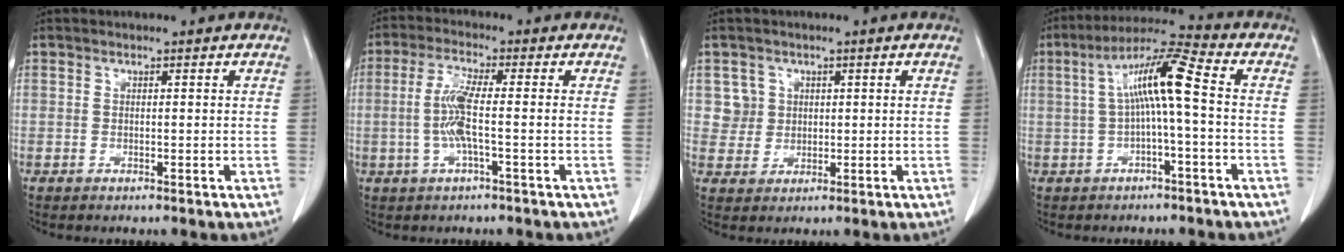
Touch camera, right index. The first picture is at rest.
{"total": 5.9, "force": [-0.7, 0.3, 5.8], "torque": [-0.124, 0.003, -0.016]}
{"total": 3.5, "force": [1.3, 3.2, -0.2], "torque": [0.021, 0.008, 0.024]}
{"total": 9.1, "force": [0.5, 0.2, 9.0], "torque": [-0.161, 0.033, 0.008]}